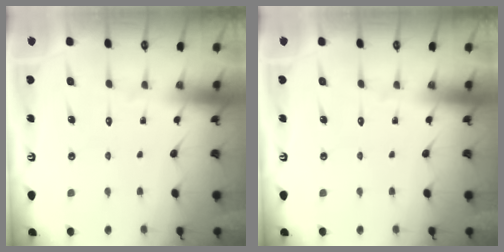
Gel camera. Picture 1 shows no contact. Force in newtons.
{"total": 0.0}